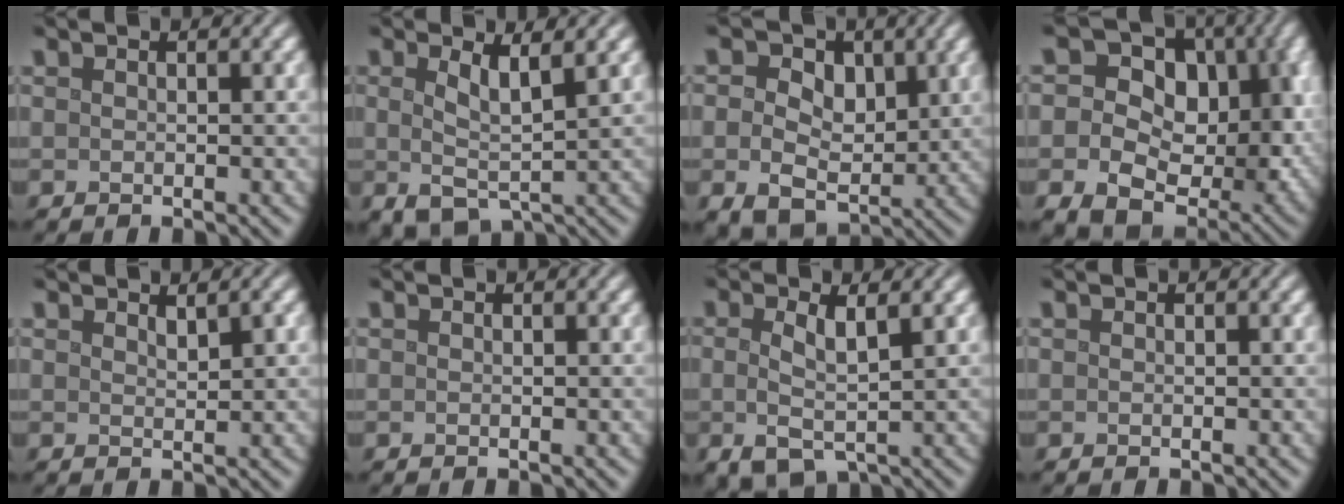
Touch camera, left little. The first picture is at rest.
{"total": 2.9, "force": [0.7, 1.0, 2.7], "torque": [-0.052, -0.003, 0.015]}
{"total": 6.4, "force": [0.2, 5.0, 4.0], "torque": [-0.064, -0.011, 0.000]}
{"total": 13.1, "force": [-0.5, 9.9, 8.6], "torque": [-0.128, -0.021, 0.003]}
{"total": 1.0, "force": [0.7, 0.3, 0.7], "torque": [-0.012, -0.002, 0.016]}
{"total": 0.0}
{"total": 3.2, "force": [0.1, 1.3, 3.0], "torque": [-0.056, -0.001, 0.004]}
{"total": 0.0}